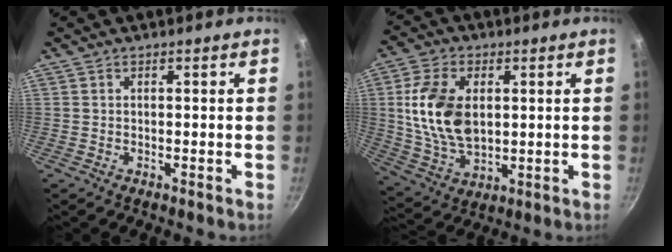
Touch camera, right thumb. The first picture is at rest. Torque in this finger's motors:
{"motor_torque": [0.12, 0.35, 1.86, 0.05, 0.21]}